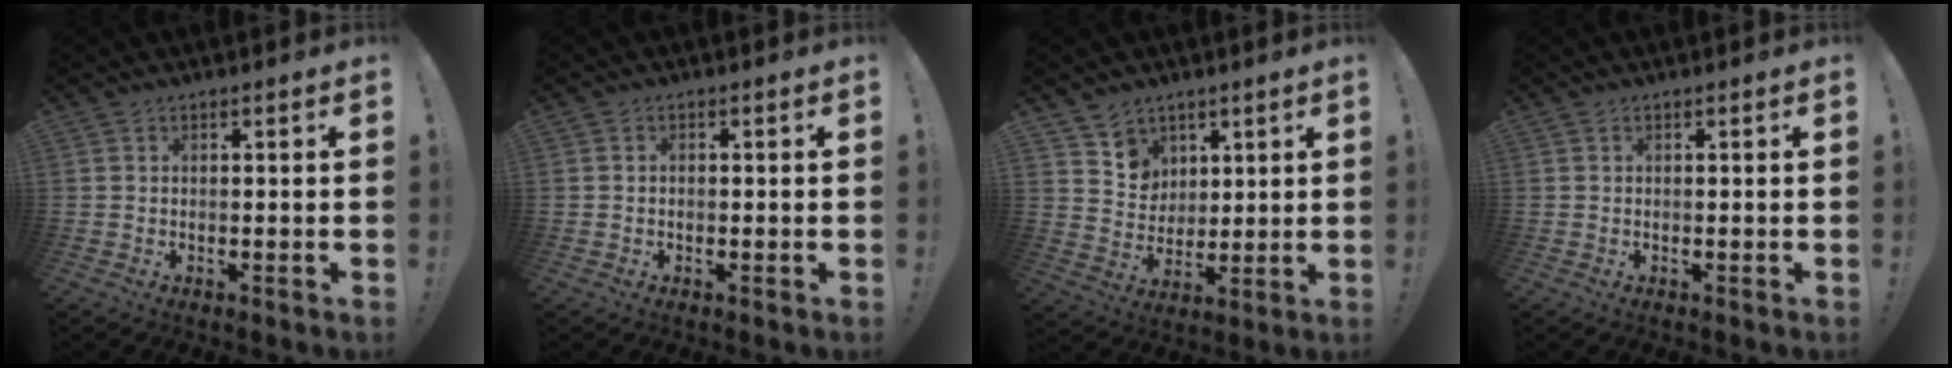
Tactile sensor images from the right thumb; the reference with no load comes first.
{"total": 0.8, "force": [-0.4, 0.4, 0.5], "torque": [-0.012, 0.001, -0.007]}
{"total": 7.5, "force": [5.0, 5.6, 0.2], "torque": [-0.006, -0.047, 0.098]}
{"total": 0.0}